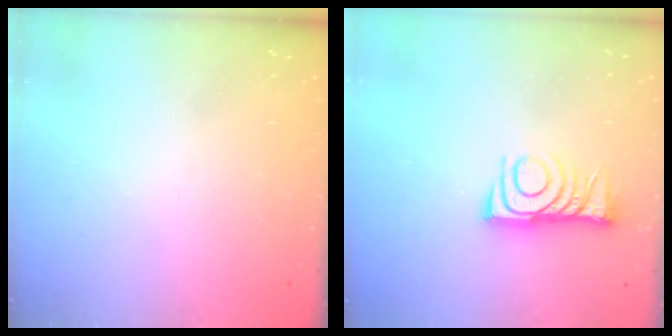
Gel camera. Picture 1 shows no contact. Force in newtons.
{"total": 9.4, "press": 9.3, "slide": 0.7}